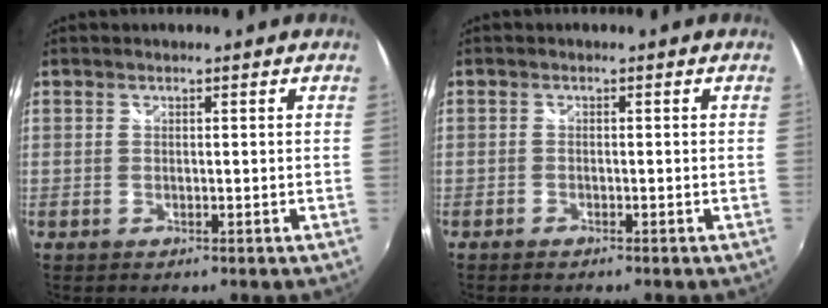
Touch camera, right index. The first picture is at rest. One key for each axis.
{"total": 1.0, "fx": -0.9, "fy": 0.3, "fz": 0.3, "tx": -0.011, "ty": -0.004, "tz": -0.020}